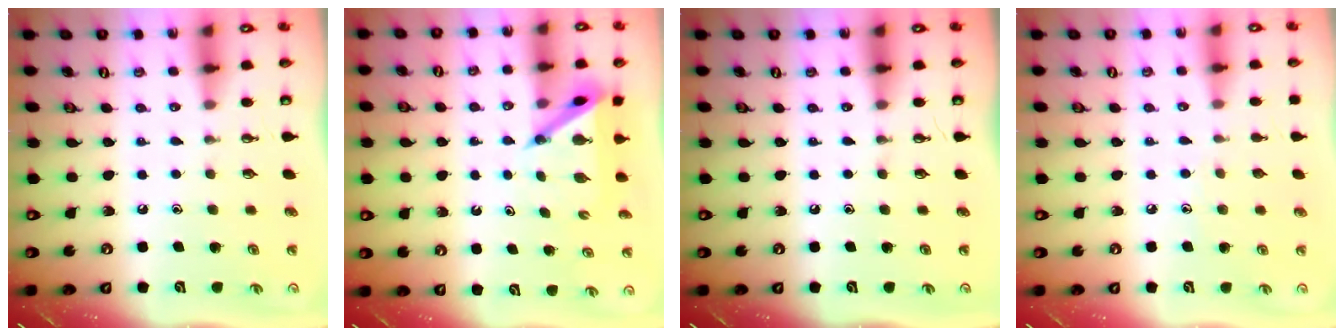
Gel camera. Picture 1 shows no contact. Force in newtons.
{"total": 5.4, "press": 5.4, "slide": 0.3}
{"total": 0.0}
{"total": 3.7, "press": 3.7, "slide": 0.4}